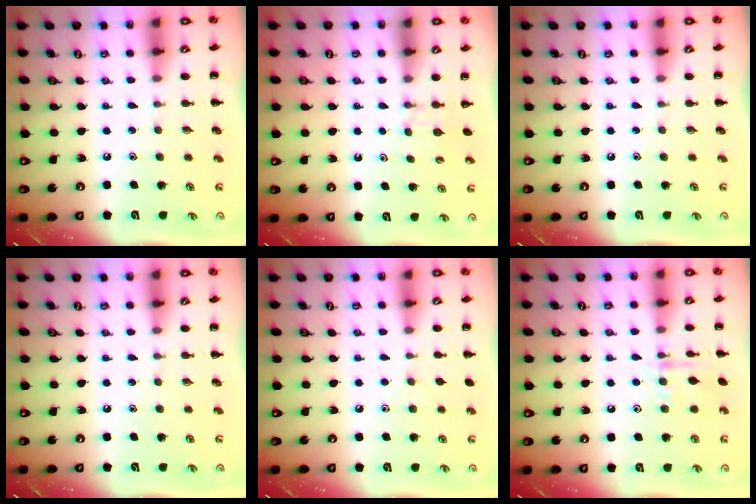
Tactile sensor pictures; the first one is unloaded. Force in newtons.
{"total": 2.9, "press": 2.7, "slide": 1.1}
{"total": 0.0}
{"total": 0.0}
{"total": 2.9, "press": 2.7, "slide": 1.2}
{"total": 8.1, "press": 7.9, "slide": 1.5}